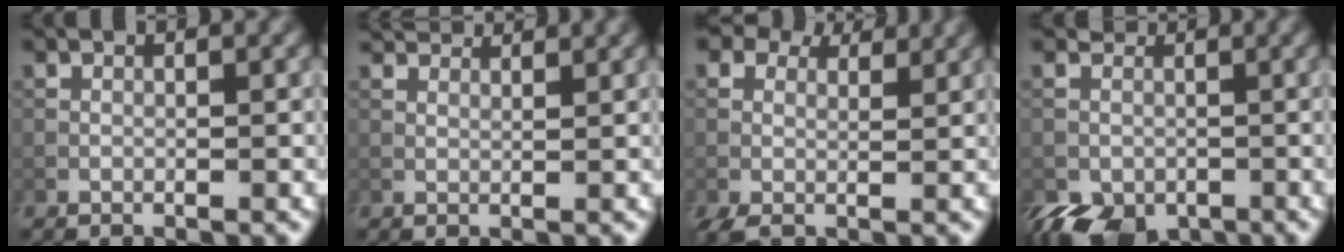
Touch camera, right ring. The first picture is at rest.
{"total": 4.8, "force": [4.1, 1.5, 2.1], "torque": [-0.050, 0.008, 0.061]}
{"total": 5.7, "force": [2.8, 3.8, 3.3], "torque": [-0.072, -0.005, 0.046]}
{"total": 5.4, "force": [-2.1, 4.2, 2.5], "torque": [-0.049, -0.015, -0.039]}